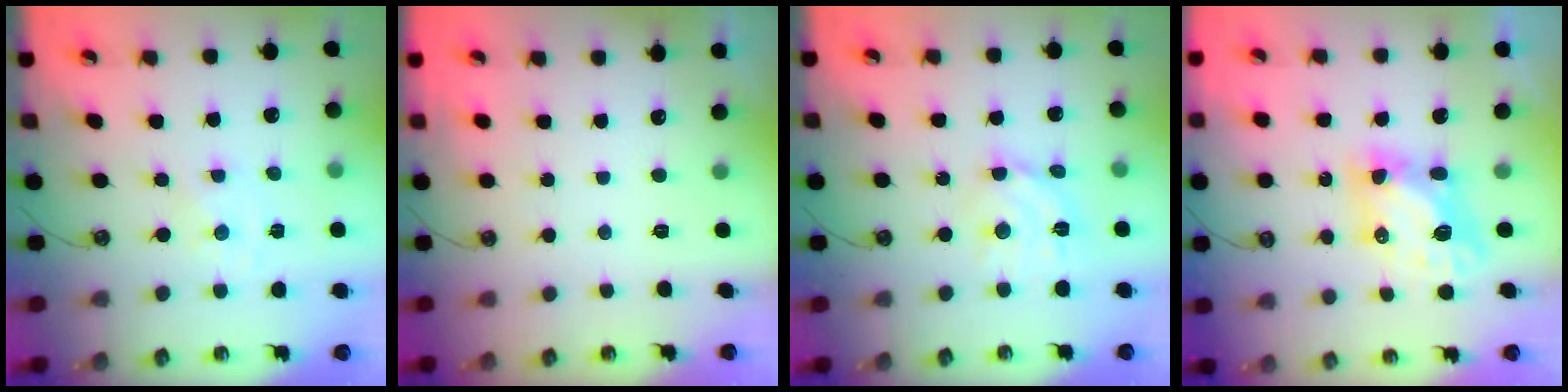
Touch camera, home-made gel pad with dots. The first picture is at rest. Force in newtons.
{"total": 0.0}
{"total": 11.0, "press": 10.9, "slide": 0.8}
{"total": 6.6, "press": 6.6, "slide": 0.5}